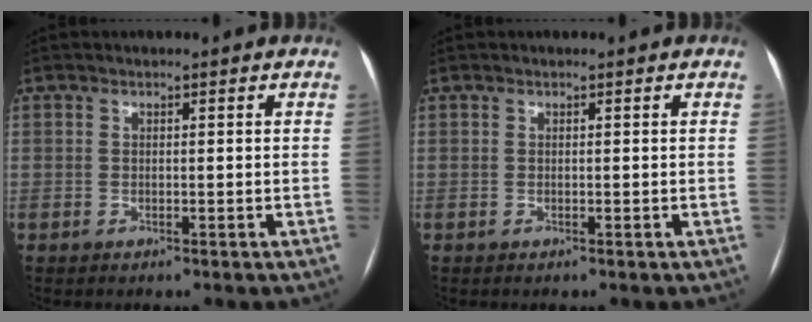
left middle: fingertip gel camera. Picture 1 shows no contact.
{"total": 0.0}